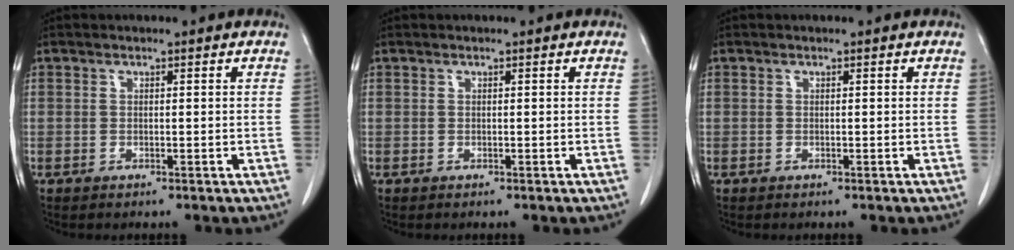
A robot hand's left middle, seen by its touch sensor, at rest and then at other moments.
{"total": 0.0}
{"total": 0.0}